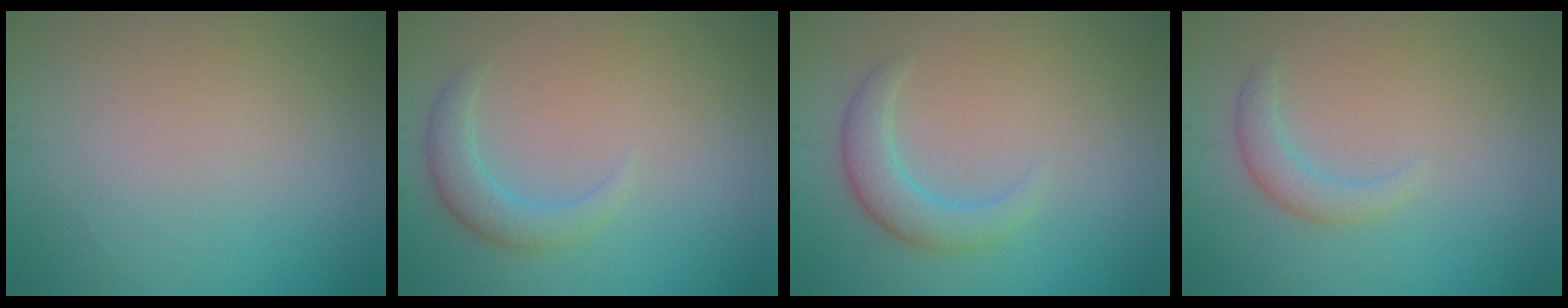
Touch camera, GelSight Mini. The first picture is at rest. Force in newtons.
{"total": 2.5, "press": 2.5, "slide": 0.1}
{"total": 2.9, "press": 2.9, "slide": 0.1}
{"total": 1.9, "press": 1.9, "slide": 0.0}